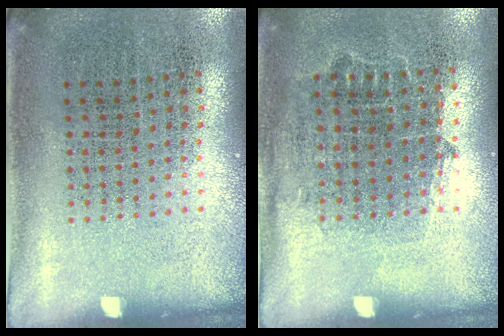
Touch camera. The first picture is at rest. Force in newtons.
{"total": 0.8, "press": 0.7, "slide": 0.4}